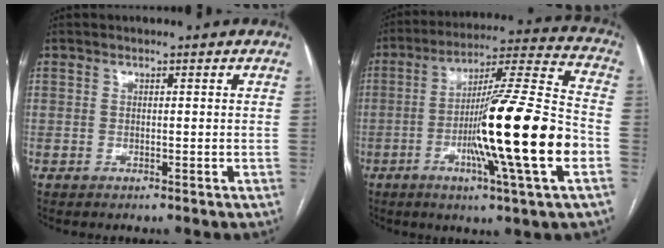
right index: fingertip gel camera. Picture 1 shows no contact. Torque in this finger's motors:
{"motor_torque": [2.14, 0.00, 1.05, 0.21]}